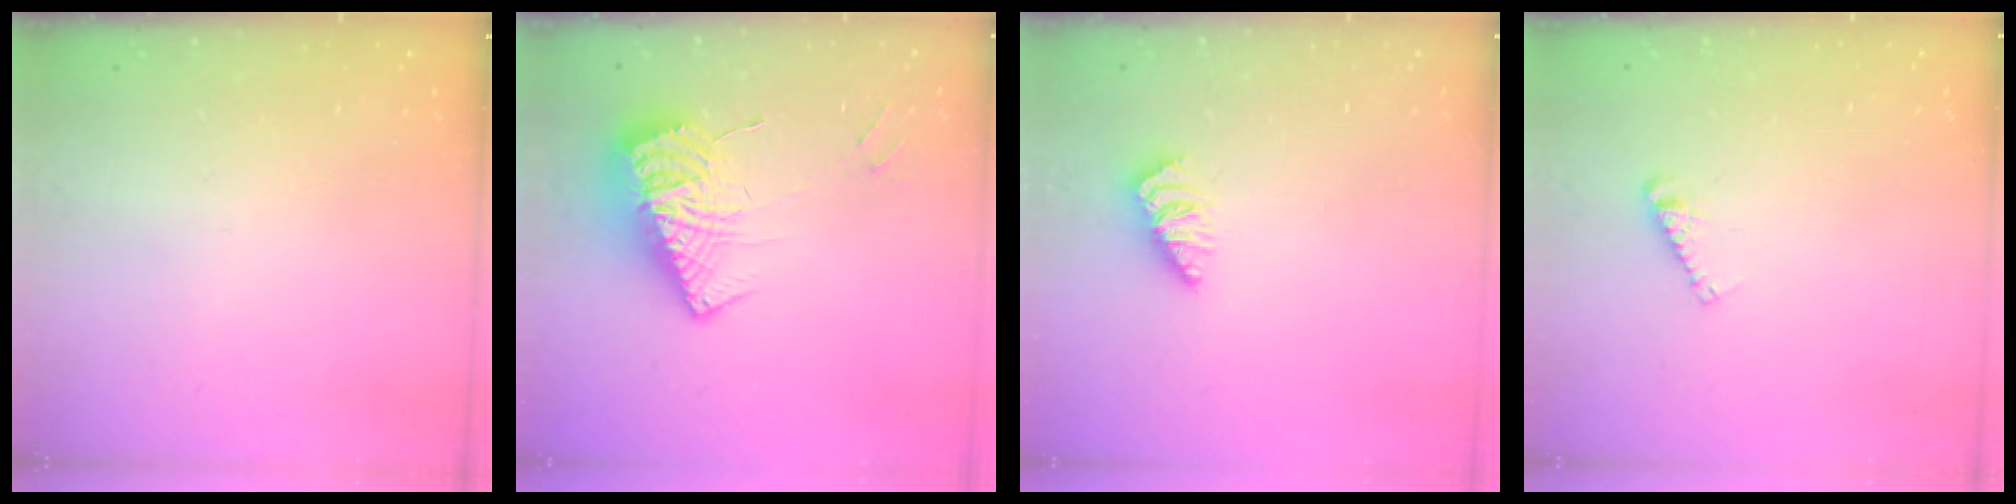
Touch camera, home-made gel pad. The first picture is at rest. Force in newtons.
{"total": 13.2, "press": 13.1, "slide": 1.9}
{"total": 0.7, "press": 0.7, "slide": 0.1}
{"total": 4.3, "press": 4.3, "slide": 0.3}